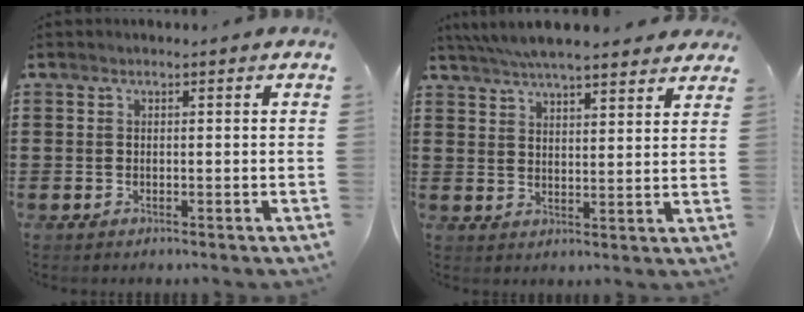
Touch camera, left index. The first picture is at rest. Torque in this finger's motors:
{"motor_torque": [2.14, 0.00, 0.38, 0.02]}